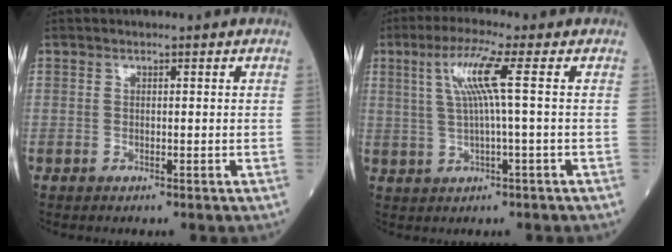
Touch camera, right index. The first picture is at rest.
{"total": 6.5, "force": [1.5, -0.9, 6.2], "torque": [-0.125, 0.015, 0.035]}